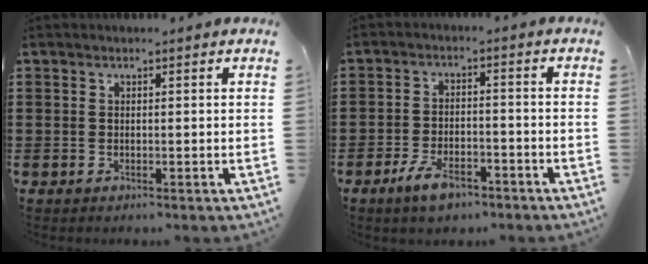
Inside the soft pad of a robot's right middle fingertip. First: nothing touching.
{"total": 5.5, "force": [-3.8, 2.1, 3.3], "torque": [-0.071, 0.005, -0.075]}